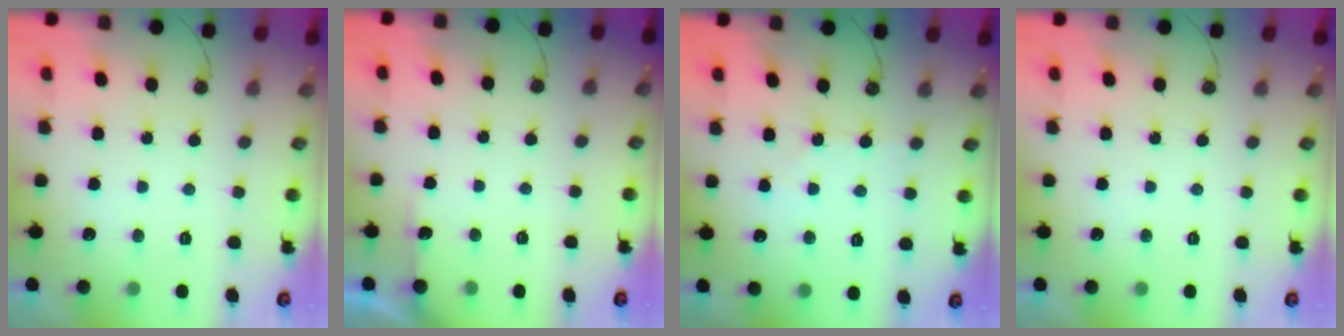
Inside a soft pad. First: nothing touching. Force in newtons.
{"total": 2.6, "press": 2.6, "slide": 0.4}
{"total": 3.5, "press": 3.5, "slide": 0.6}
{"total": 0.0}